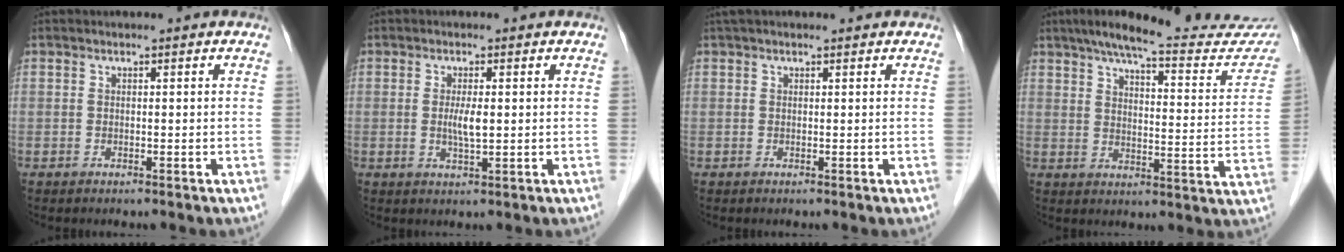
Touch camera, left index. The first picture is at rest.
{"total": 2.8, "force": [0.1, 0.5, 2.7], "torque": [-0.056, -0.004, 0.004]}
{"total": 2.8, "force": [2.3, 0.8, 1.3], "torque": [-0.021, 0.037, 0.038]}
{"total": 23.9, "force": [21.0, 3.6, 10.9], "torque": [-0.152, -0.030, 0.259]}